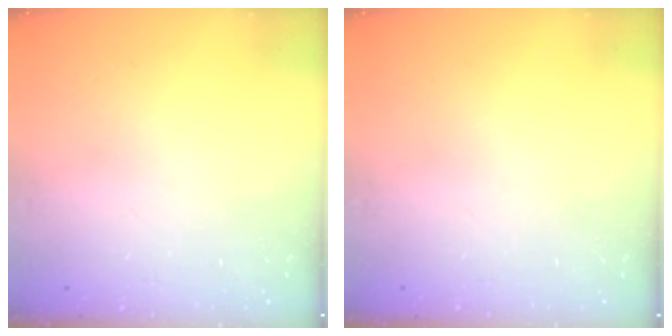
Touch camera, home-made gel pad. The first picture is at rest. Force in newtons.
{"total": 0.0}